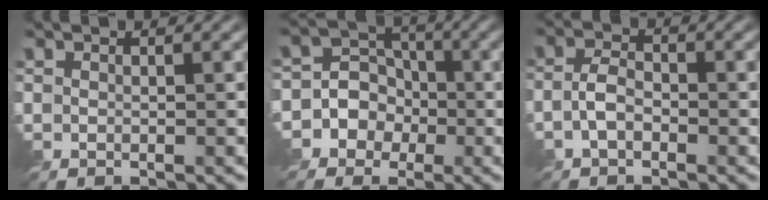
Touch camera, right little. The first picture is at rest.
{"total": 6.8, "force": [-2.6, 6.2, 1.2], "torque": [-0.002, 0.019, -0.070]}
{"total": 2.5, "force": [-1.3, 1.4, 1.6], "torque": [-0.035, 0.006, -0.032]}